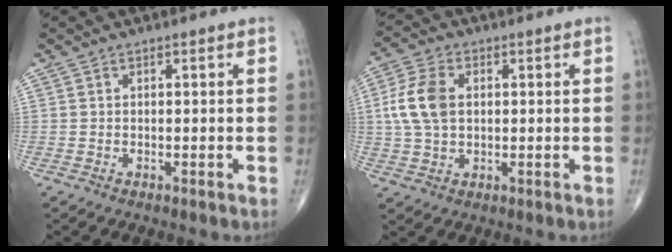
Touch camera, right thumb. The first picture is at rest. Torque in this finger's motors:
{"motor_torque": [0.76, 1.43, 0.58, -0.42, 0.27]}